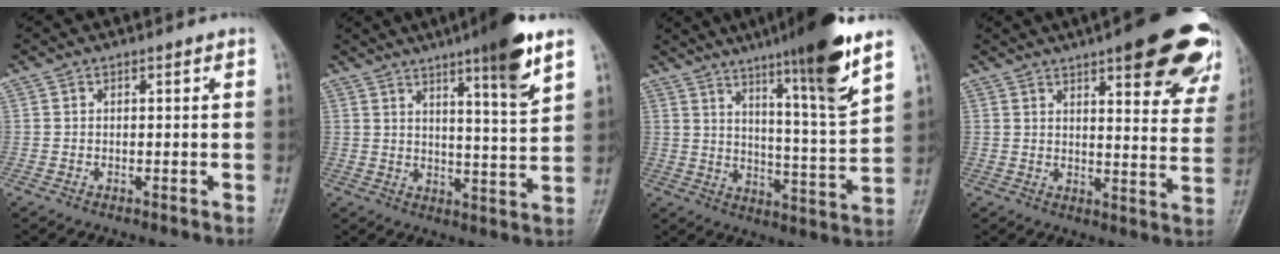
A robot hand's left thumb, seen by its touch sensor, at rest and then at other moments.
{"total": 11.5, "force": [7.0, 1.0, 9.1], "torque": [-0.127, -0.040, 0.101]}
{"total": 17.0, "force": [10.6, 1.0, 13.3], "torque": [-0.190, -0.060, 0.165]}
{"total": 21.7, "force": [12.9, 6.0, 16.4], "torque": [-0.173, -0.037, 0.152]}